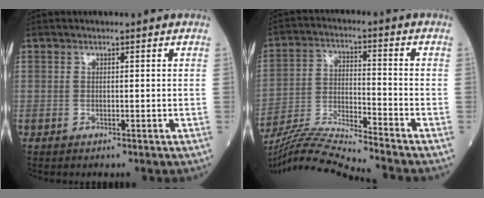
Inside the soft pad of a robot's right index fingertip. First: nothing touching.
{"total": 12.6, "force": [-11.8, -2.7, 3.5], "torque": [-0.061, -0.004, -0.216]}